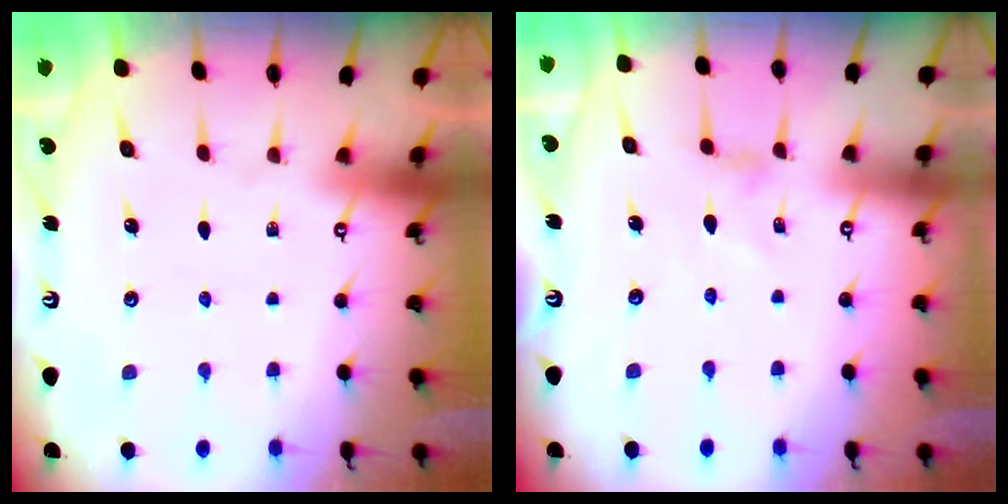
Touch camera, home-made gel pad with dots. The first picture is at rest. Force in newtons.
{"total": 1.3, "press": 1.3, "slide": 0.3}